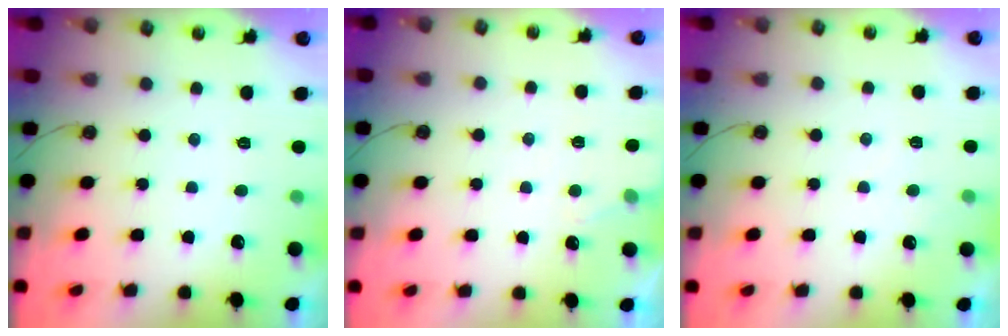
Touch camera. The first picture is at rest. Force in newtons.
{"total": 3.5, "press": 3.5, "slide": 0.5}
{"total": 2.2, "press": 2.2, "slide": 0.3}